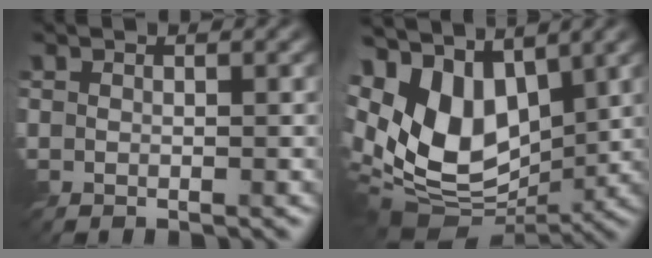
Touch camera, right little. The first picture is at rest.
{"total": 12.9, "force": [1.4, 8.2, 9.9], "torque": [-0.231, -0.001, 0.023]}